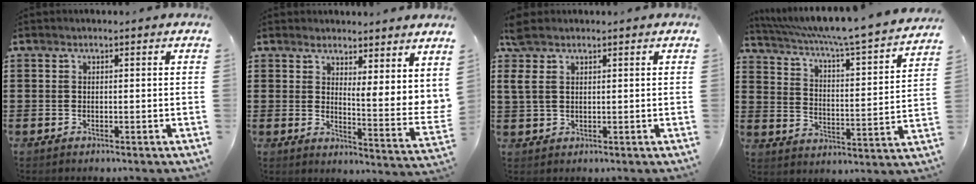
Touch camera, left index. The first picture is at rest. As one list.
[{"total": 3.3, "force": [3.0, -0.1, 1.4], "torque": [-0.036, -0.030, 0.047]}, {"total": 3.3, "force": [1.8, 1.7, 2.2], "torque": [-0.057, 0.003, 0.032]}, {"total": 5.3, "force": [4.5, -0.7, 2.7], "torque": [-0.074, -0.045, 0.066]}]